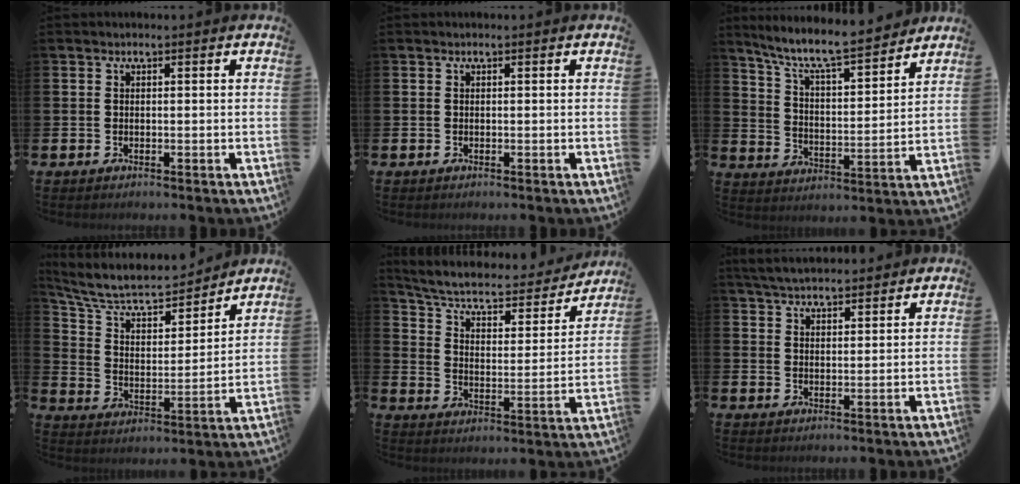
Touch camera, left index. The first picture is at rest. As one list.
[{"total": 0.0}, {"total": 8.8, "force": [8.0, 1.0, 3.4], "torque": [-0.097, -0.056, 0.137]}, {"total": 8.9, "force": [8.0, 2.6, 2.9], "torque": [-0.103, -0.053, 0.137]}, {"total": 6.9, "force": [6.0, 2.0, 2.8], "torque": [-0.081, -0.045, 0.096]}, {"total": 4.5, "force": [4.4, 0.8, 0.8], "torque": [-0.027, -0.015, 0.079]}]